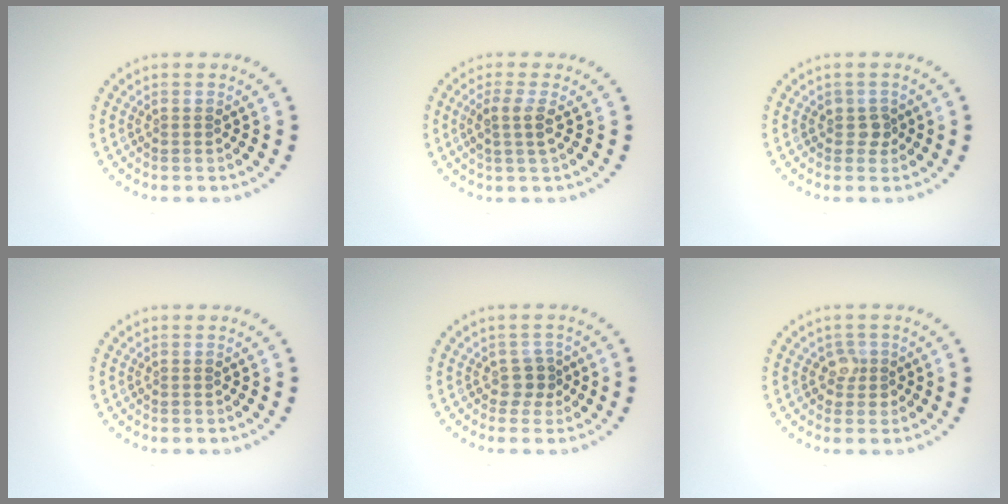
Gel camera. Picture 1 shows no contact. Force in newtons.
{"total": 2.1, "press": 1.8, "slide": 1.1}
{"total": 1.1, "press": 1.0, "slide": 0.5}
{"total": 0.0}
{"total": 1.7, "press": 1.2, "slide": 1.2}
{"total": 1.7, "press": 1.4, "slide": 0.9}